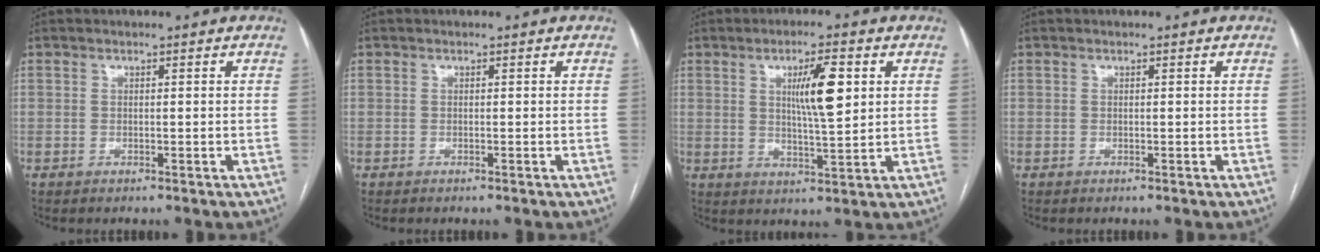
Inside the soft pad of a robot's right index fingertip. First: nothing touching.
{"total": 0.0}
{"total": 7.8, "force": [2.3, 1.0, 7.4], "torque": [-0.124, 0.001, 0.039]}
{"total": 0.0}